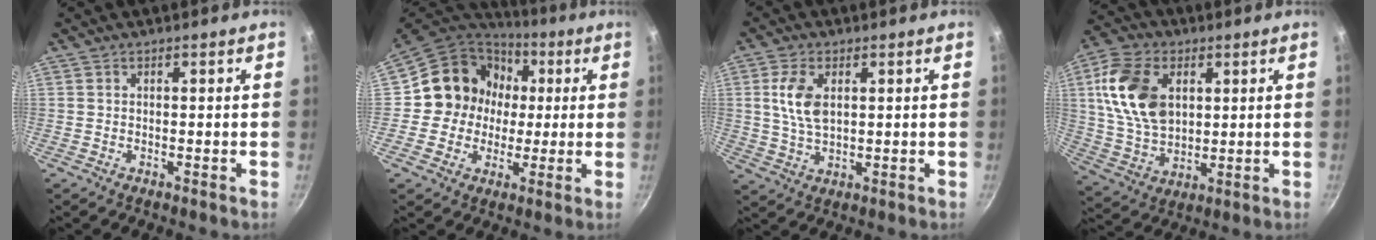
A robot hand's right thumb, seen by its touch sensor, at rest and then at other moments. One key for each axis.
{"total": 15.0, "fx": 1.5, "fy": 13.8, "fz": 5.7, "tx": -0.067, "ty": 0.027, "tz": 0.012}
{"total": 7.6, "fx": 1.7, "fy": 4.3, "fz": 6.0, "tx": -0.113, "ty": -0.004, "tz": 0.033}
{"total": 16.3, "fx": 4.0, "fy": 10.9, "fz": 11.4, "tx": -0.201, "ty": -0.006, "tz": 0.079}